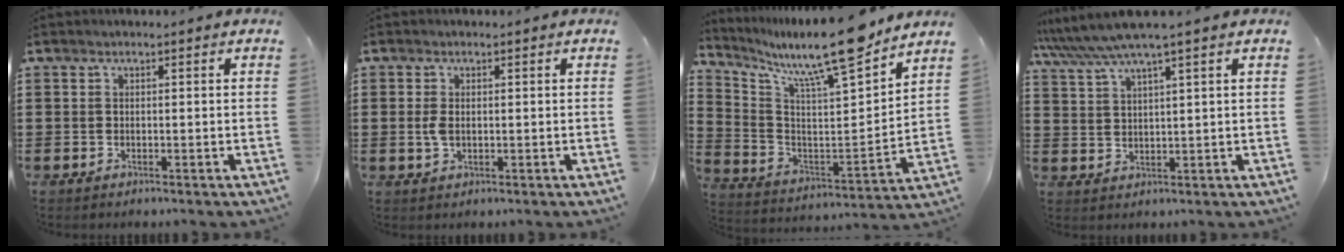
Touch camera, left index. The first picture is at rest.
{"total": 2.5, "force": [0.0, 1.5, 2.0], "torque": [-0.056, 0.000, -0.006]}
{"total": 13.1, "force": [11.4, 0.7, 6.5], "torque": [-0.143, -0.088, 0.185]}
{"total": 4.8, "force": [3.7, -0.1, 3.1], "torque": [-0.073, -0.009, 0.061]}